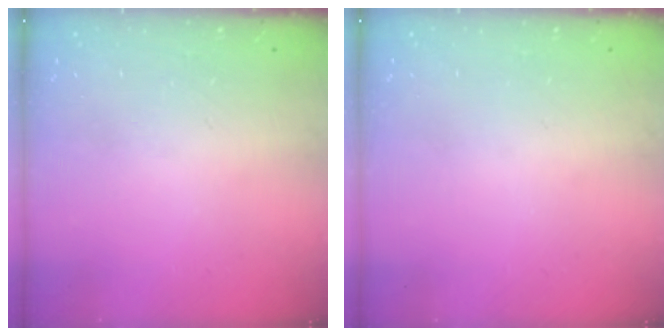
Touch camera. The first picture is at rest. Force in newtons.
{"total": 0.0}